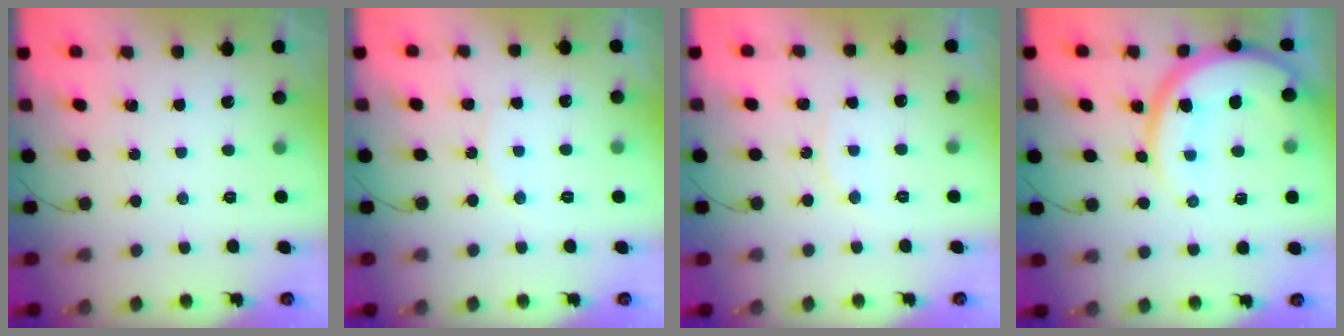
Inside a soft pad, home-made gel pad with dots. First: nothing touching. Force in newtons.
{"total": 5.3, "press": 5.2, "slide": 0.5}
{"total": 6.1, "press": 6.1, "slide": 0.5}
{"total": 15.2, "press": 15.1, "slide": 1.8}